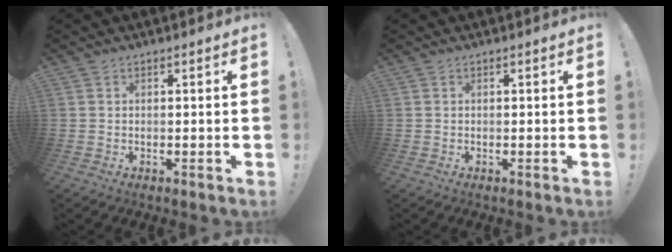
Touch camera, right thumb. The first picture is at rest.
{"total": 0.0}